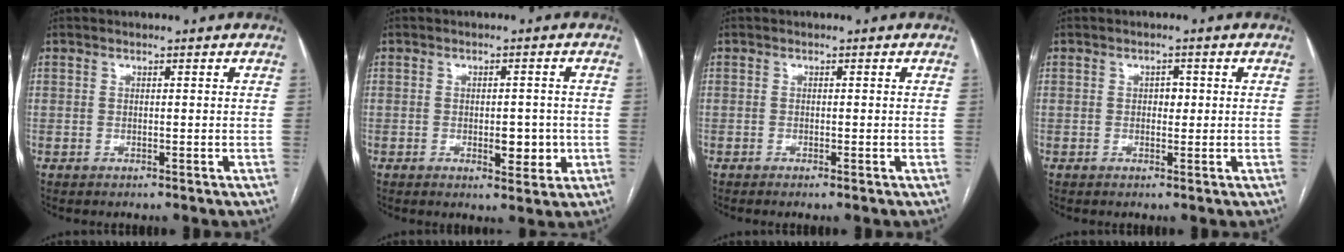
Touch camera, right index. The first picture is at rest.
{"total": 3.9, "force": [-0.8, 1.9, 3.3], "torque": [-0.040, 0.000, -0.005]}
{"total": 0.8, "force": [-0.5, -0.1, 0.7], "torque": [-0.013, 0.000, -0.006]}
{"total": 1.6, "force": [0.1, 1.1, 1.2], "torque": [-0.013, 0.003, 0.000]}